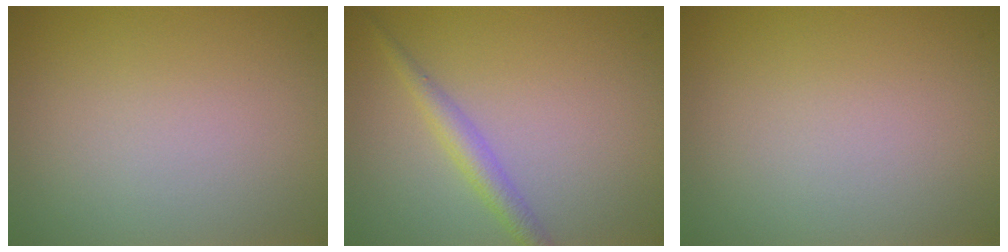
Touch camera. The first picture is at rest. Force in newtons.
{"total": 2.1, "press": 2.1, "slide": 0.1}
{"total": 0.0}